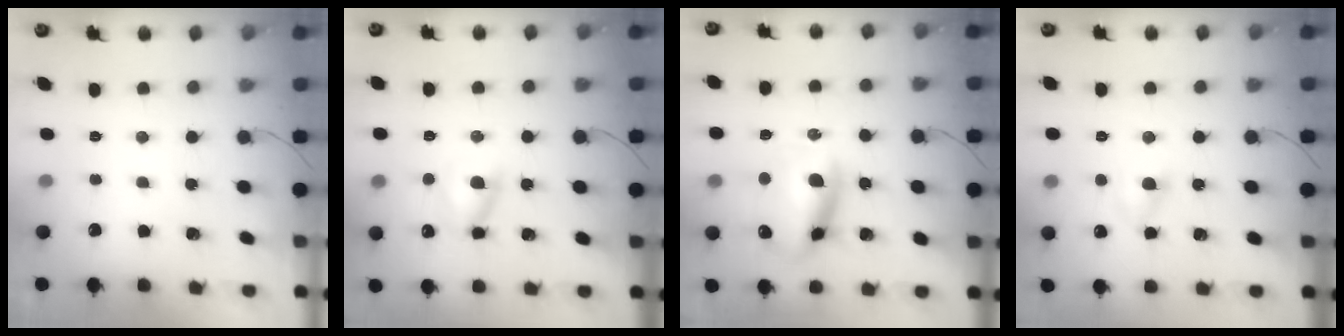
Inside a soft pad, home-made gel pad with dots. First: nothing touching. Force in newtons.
{"total": 7.4, "press": 7.3, "slide": 1.4}
{"total": 12.6, "press": 12.3, "slide": 2.5}
{"total": 4.4, "press": 4.2, "slide": 1.4}